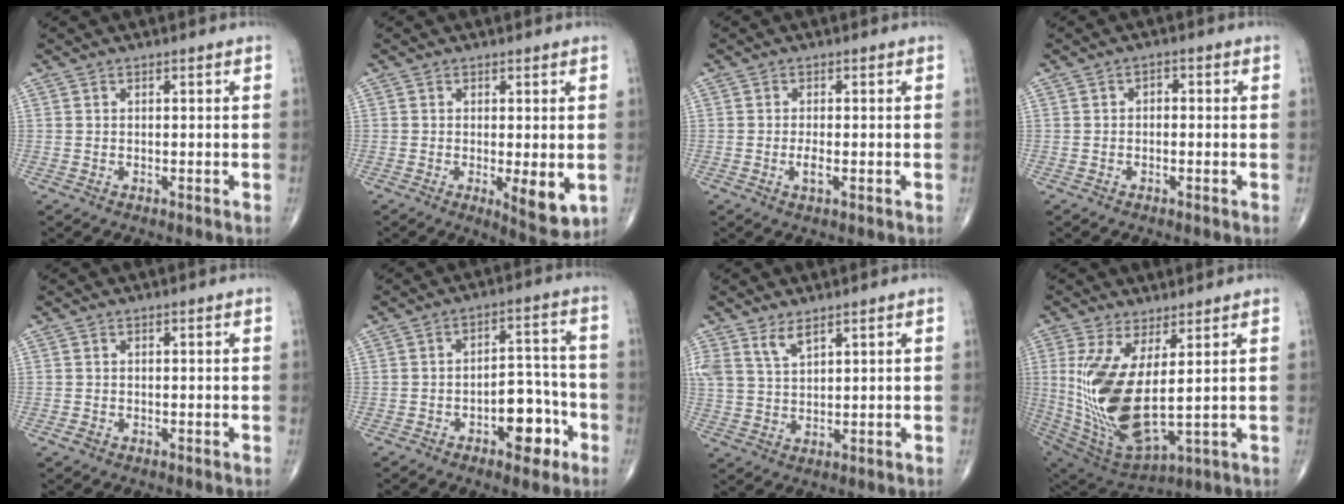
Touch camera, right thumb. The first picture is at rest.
{"total": 6.3, "force": [-1.1, 2.0, 5.8], "torque": [-0.080, -0.018, -0.011]}
{"total": 2.1, "force": [-0.6, 0.6, 1.9], "torque": [-0.039, -0.002, -0.011]}
{"total": 1.6, "force": [-0.2, 1.1, 1.1], "torque": [-0.006, 0.010, -0.009]}
{"total": 0.8, "force": [-0.4, 0.5, 0.3], "torque": [-0.008, 0.002, -0.008]}
{"total": 9.2, "force": [-4.1, 4.9, 6.6], "torque": [-0.062, 0.043, -0.058]}
{"total": 4.5, "force": [3.1, 1.7, 2.6], "torque": [-0.050, -0.015, 0.068]}
{"total": 17.3, "force": [1.9, 6.5, 15.9], "torque": [-0.338, -0.037, 0.060]}